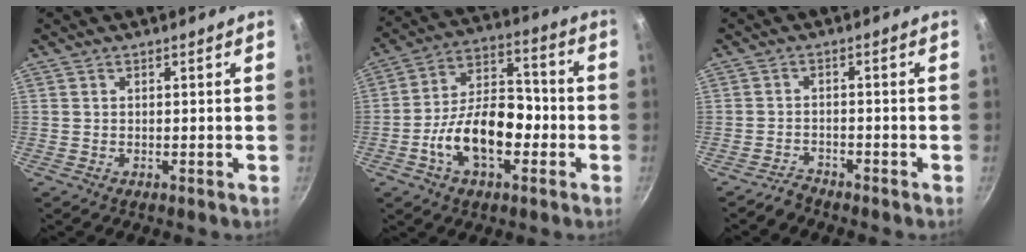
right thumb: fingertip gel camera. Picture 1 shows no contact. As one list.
[{"total": 15.5, "force": [-4.5, 9.0, 11.8], "torque": [-0.168, 0.051, -0.087]}, {"total": 2.4, "force": [-2.3, 0.5, 0.0], "torque": [0.007, 0.024, -0.044]}]